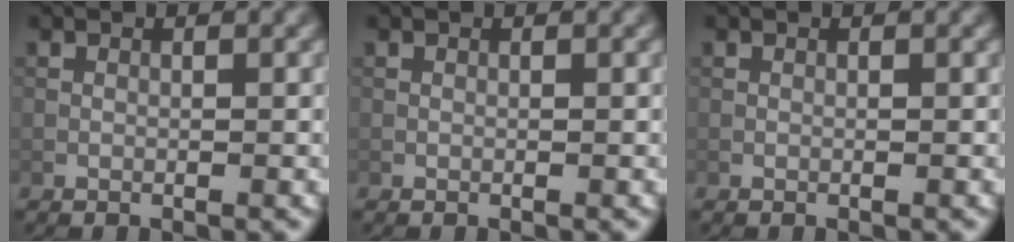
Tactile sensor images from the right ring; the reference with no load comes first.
{"total": 0.0}
{"total": 0.0}